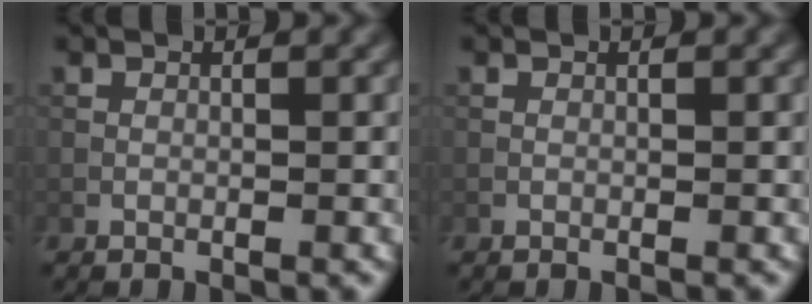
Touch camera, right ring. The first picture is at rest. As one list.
[{"total": 0.0}]